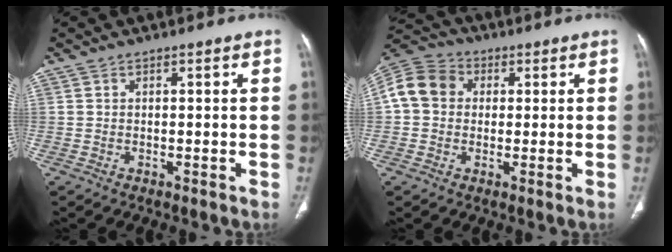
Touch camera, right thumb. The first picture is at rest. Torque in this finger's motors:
{"motor_torque": [1.00, 0.89, 0.27, -0.36, 0.06]}